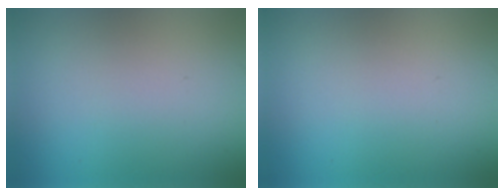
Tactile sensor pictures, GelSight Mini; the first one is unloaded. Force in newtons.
{"total": 0.0}